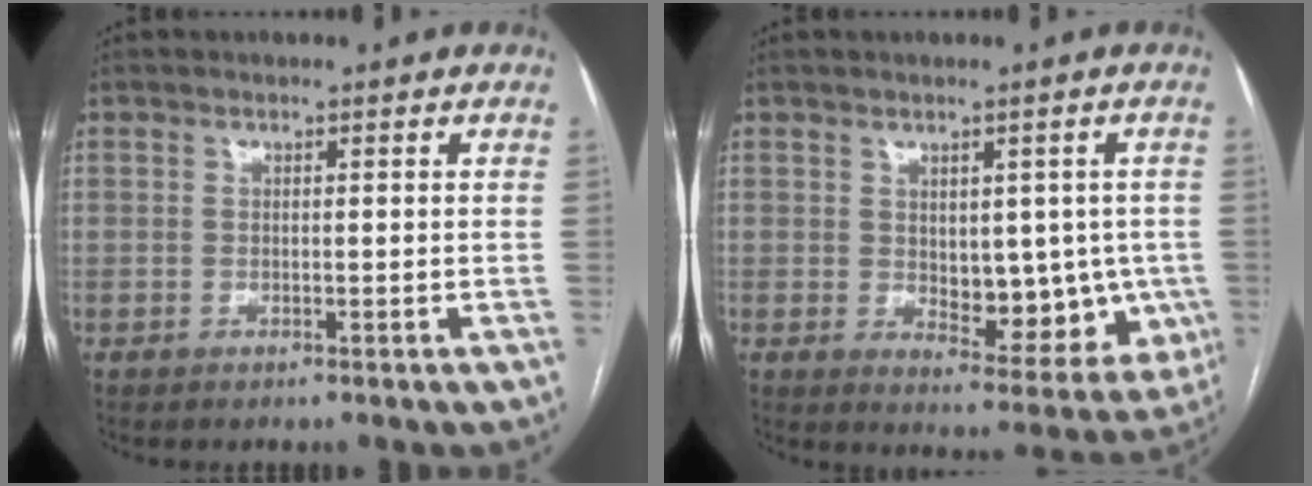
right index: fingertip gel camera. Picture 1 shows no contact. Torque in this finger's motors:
{"motor_torque": [0.26, 0.06, 0.18, 0.03]}